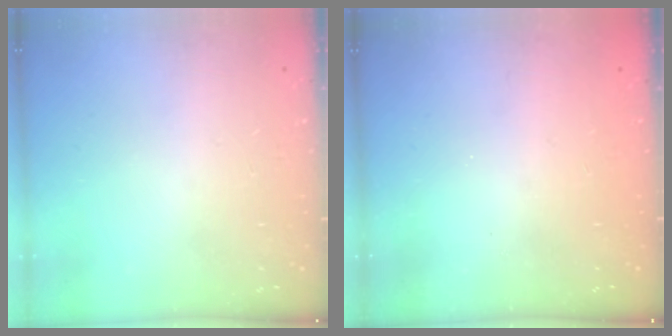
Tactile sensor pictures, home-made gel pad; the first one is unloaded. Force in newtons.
{"total": 2.3, "press": 2.2, "slide": 0.8}